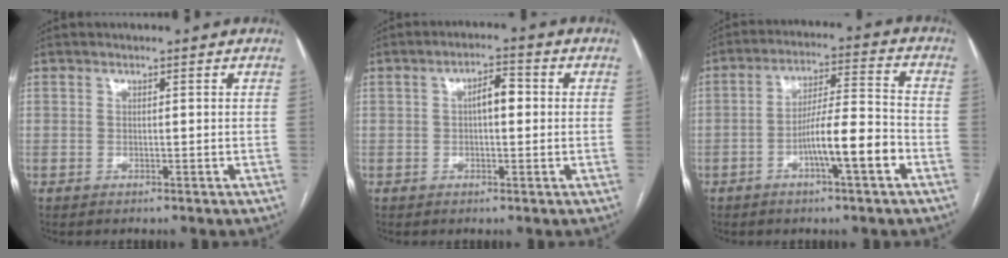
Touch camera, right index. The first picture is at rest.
{"total": 4.0, "force": [0.3, 1.6, 3.7], "torque": [-0.059, 0.017, 0.004]}
{"total": 9.9, "force": [-3.9, 0.8, 9.0], "torque": [-0.152, 0.011, -0.066]}